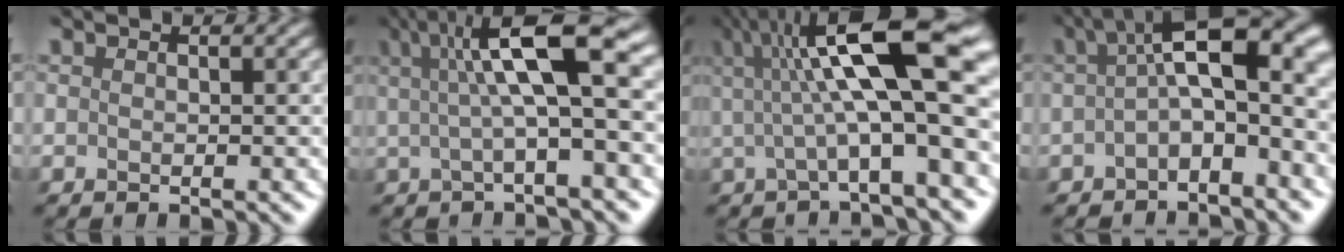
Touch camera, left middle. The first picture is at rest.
{"total": 9.2, "force": [2.1, 2.2, 8.7], "torque": [-0.135, 0.019, 0.029]}
{"total": 13.3, "force": [2.5, 3.3, 12.6], "torque": [-0.192, 0.016, 0.039]}
{"total": 7.8, "force": [0.2, 2.9, 7.3], "torque": [-0.106, 0.025, -0.009]}